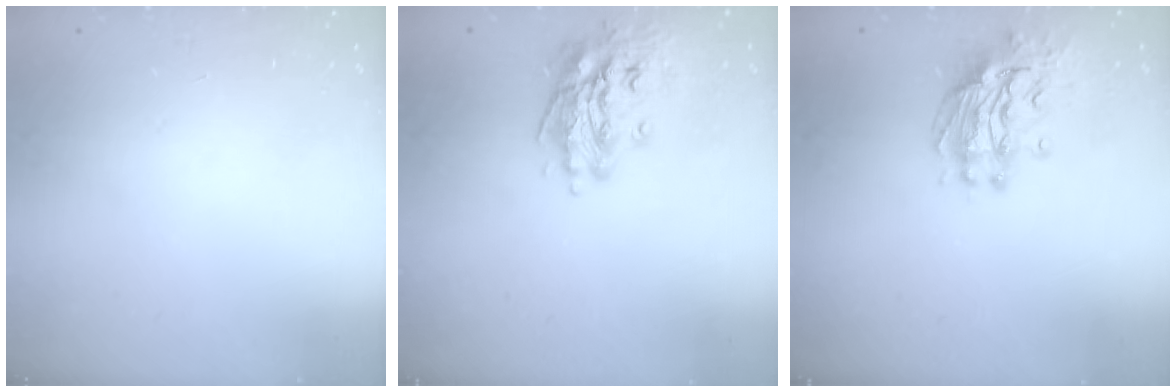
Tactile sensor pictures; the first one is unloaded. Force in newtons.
{"total": 14.8, "press": 14.6, "slide": 2.5}
{"total": 11.5, "press": 11.4, "slide": 1.2}